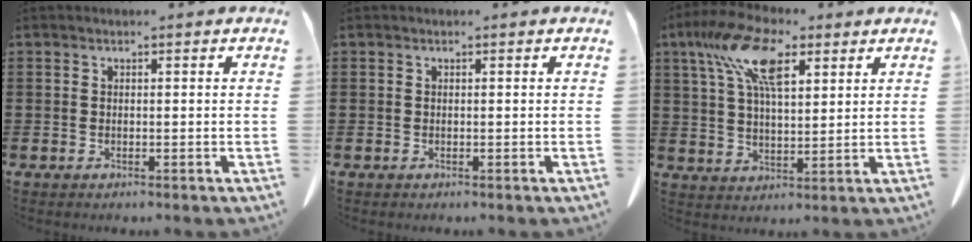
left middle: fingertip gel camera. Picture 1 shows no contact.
{"total": 0.0}
{"total": 12.2, "force": [6.6, 5.2, 8.8], "torque": [-0.191, 0.005, 0.120]}